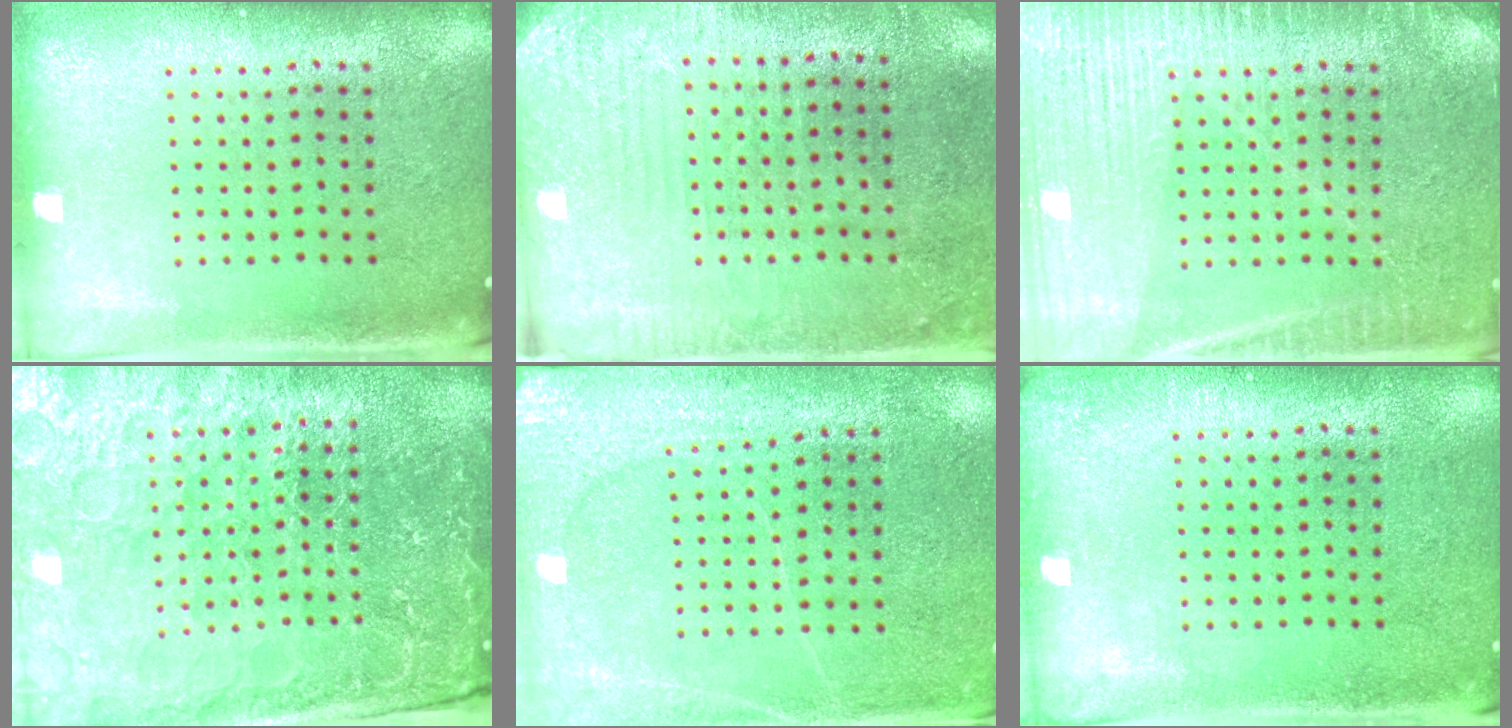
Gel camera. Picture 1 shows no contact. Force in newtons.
{"total": 2.8, "press": 2.6, "slide": 1.2}
{"total": 5.4, "press": 5.3, "slide": 0.9}
{"total": 5.2, "press": 4.8, "slide": 2.1}
{"total": 2.9, "press": 2.8, "slide": 0.4}
{"total": 0.9, "press": 0.9, "slide": 0.1}